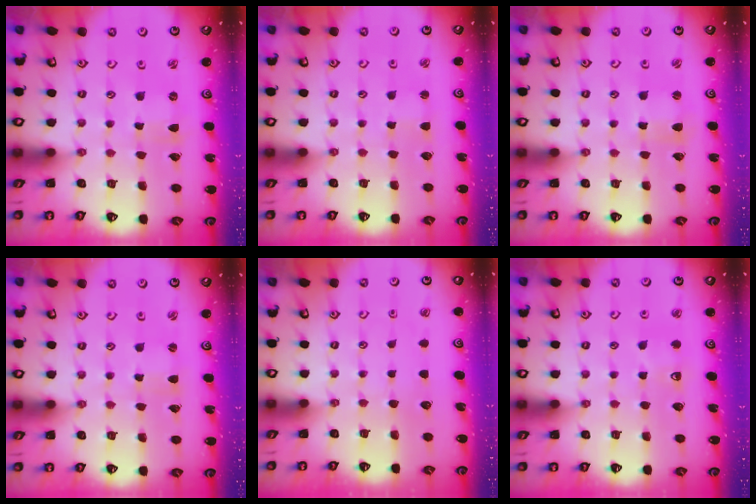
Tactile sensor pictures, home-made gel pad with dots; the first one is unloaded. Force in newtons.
{"total": 1.6, "press": 1.6, "slide": 0.3}
{"total": 1.9, "press": 1.9, "slide": 0.3}
{"total": 0.9, "press": 0.8, "slide": 0.1}
{"total": 0.0}
{"total": 4.5, "press": 4.4, "slide": 0.7}